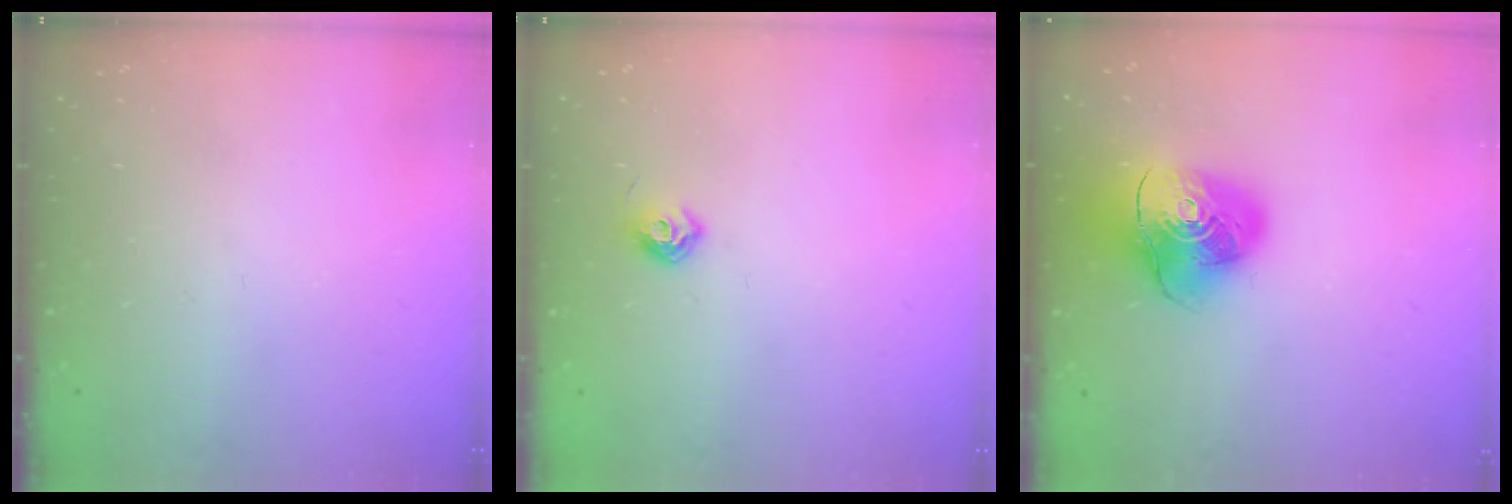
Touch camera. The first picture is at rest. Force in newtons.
{"total": 6.4, "press": 6.3, "slide": 1.1}
{"total": 15.7, "press": 15.5, "slide": 2.0}